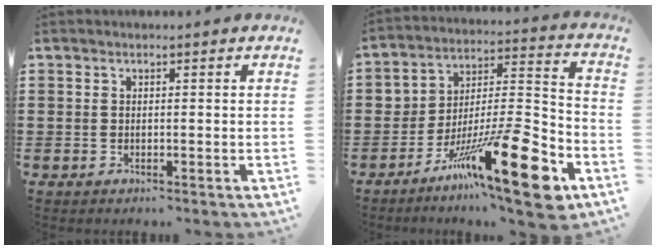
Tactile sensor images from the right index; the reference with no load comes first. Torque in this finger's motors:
{"motor_torque": [1.08, -1.05, 1.05, 0.21]}